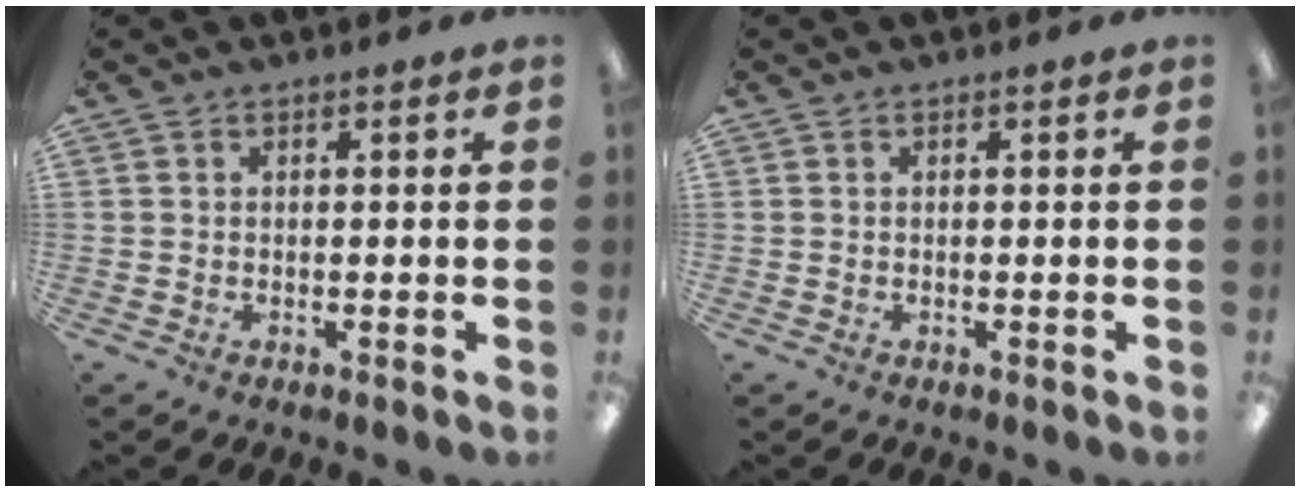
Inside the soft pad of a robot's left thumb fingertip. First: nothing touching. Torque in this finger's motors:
{"motor_torque": [0.00, 0.00, 0.16, -0.16, 0.00]}